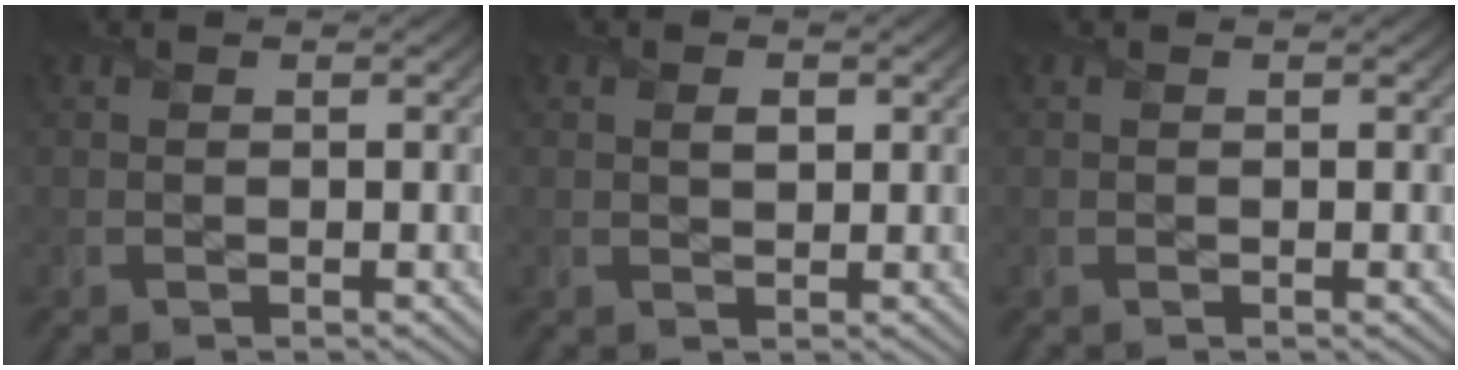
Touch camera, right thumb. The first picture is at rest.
{"total": 1.4, "force": [0.5, 0.9, 0.9], "torque": [-0.013, -0.006, 0.011]}
{"total": 0.0}